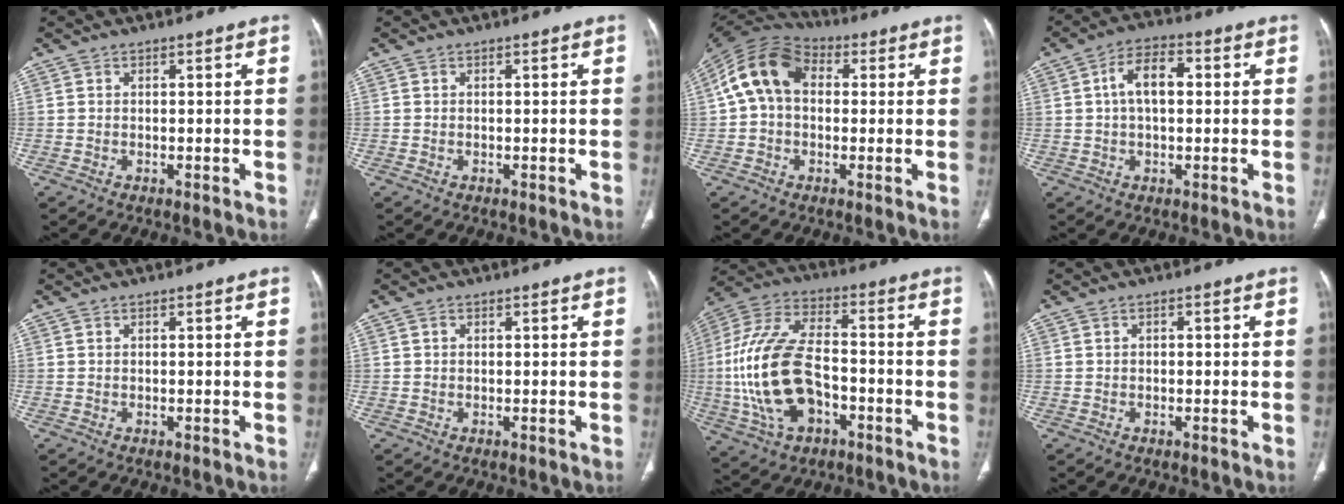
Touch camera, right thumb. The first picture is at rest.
{"total": 0.0}
{"total": 12.7, "force": [1.7, 9.1, 8.7], "torque": [-0.153, 0.037, 0.018]}
{"total": 7.7, "force": [1.0, 4.3, 6.3], "torque": [-0.109, 0.021, 0.012]}
{"total": 0.0}
{"total": 0.6, "force": [0.2, 0.5, 0.2], "torque": [-0.001, 0.001, 0.004]}
{"total": 19.9, "force": [-4.0, 11.4, 15.8], "torque": [-0.329, 0.026, -0.068]}
{"total": 0.6, "force": [0.0, 0.4, 0.4], "torque": [-0.004, 0.002, -0.002]}